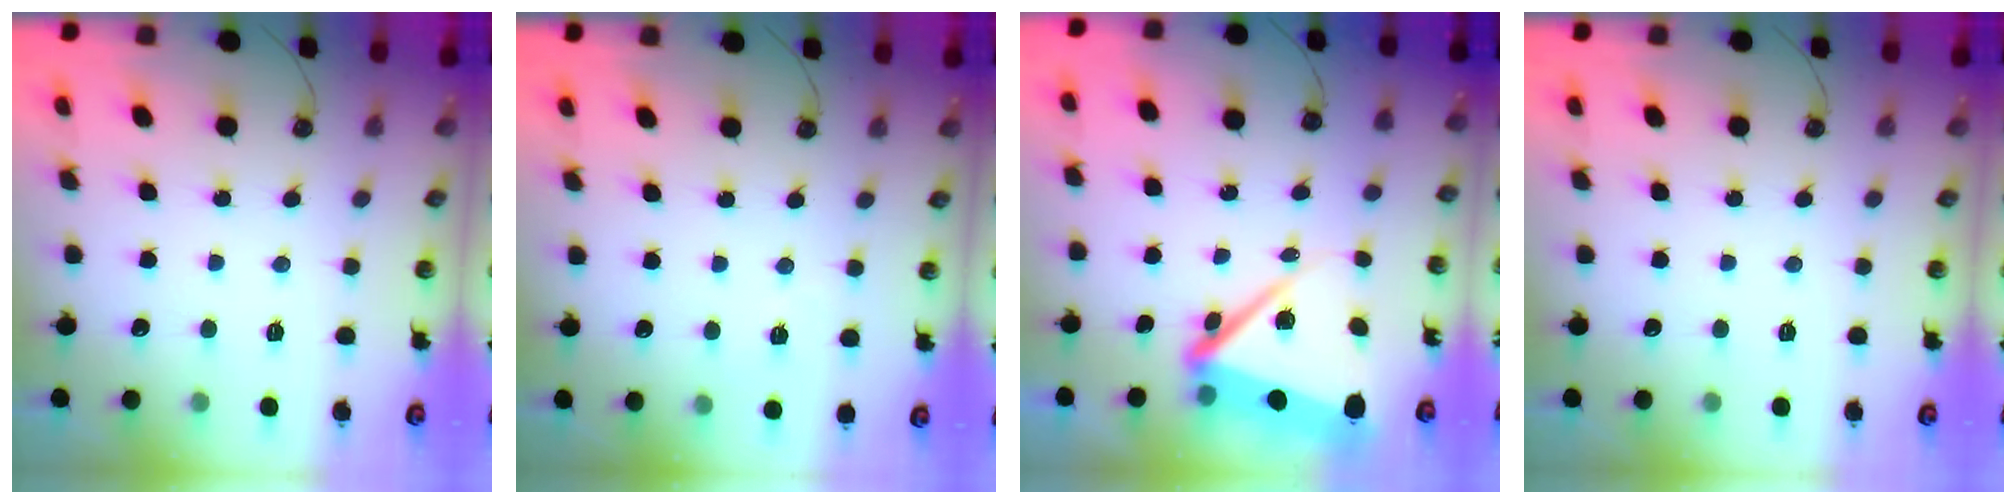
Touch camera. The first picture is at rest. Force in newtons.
{"total": 4.8, "press": 1.3, "slide": 4.6}
{"total": 10.0, "press": 9.9, "slide": 1.7}
{"total": 0.0}